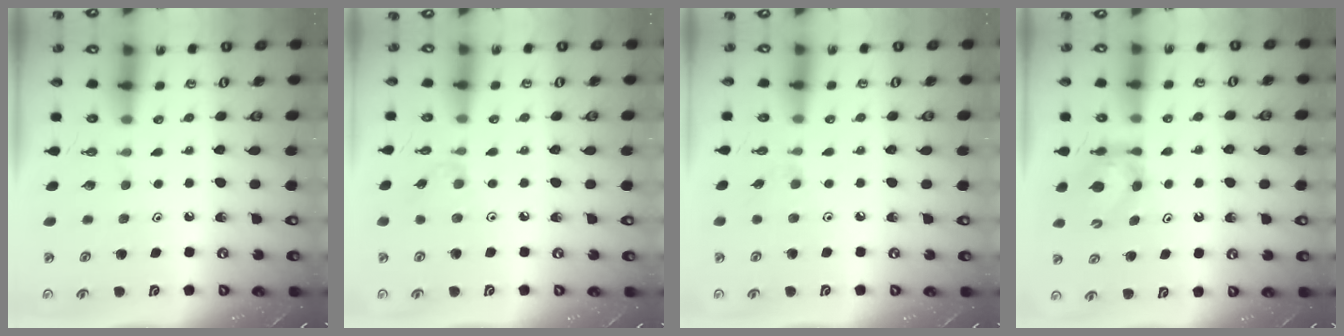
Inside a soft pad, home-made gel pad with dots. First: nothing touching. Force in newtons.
{"total": 3.0, "press": 3.0, "slide": 0.5}
{"total": 3.6, "press": 3.6, "slide": 0.5}
{"total": 6.1, "press": 6.1, "slide": 0.3}